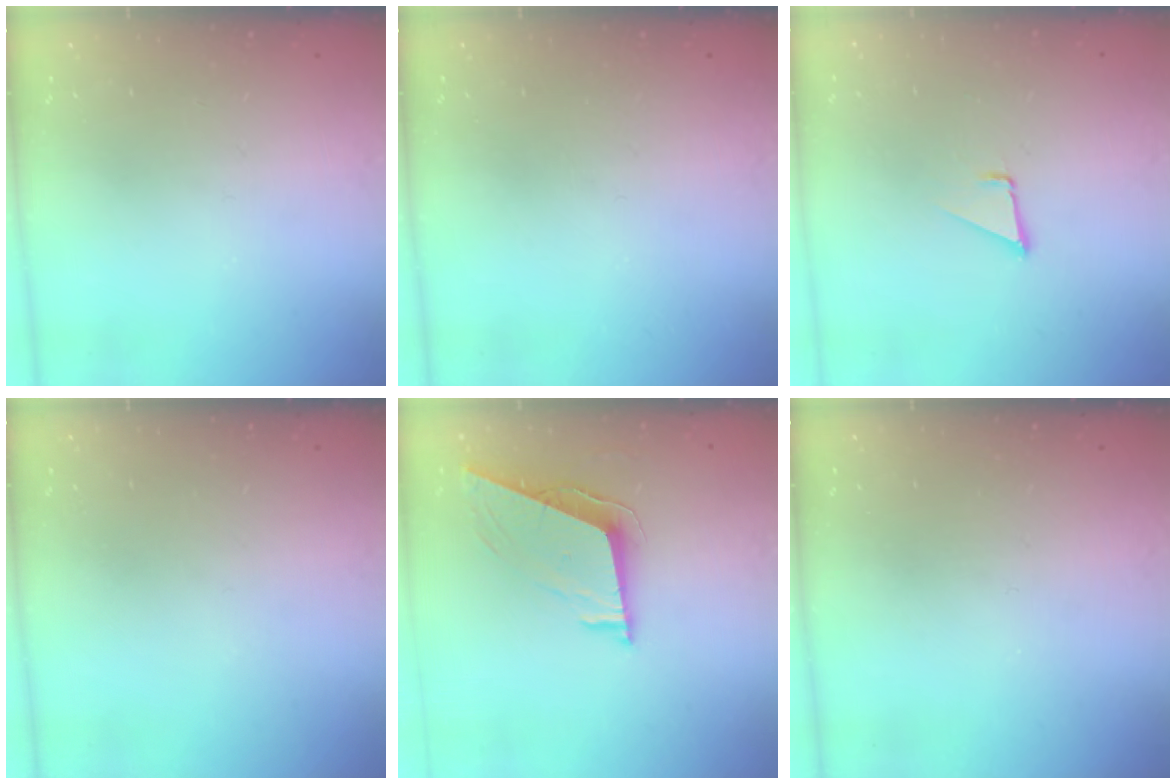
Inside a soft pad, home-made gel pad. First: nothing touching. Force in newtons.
{"total": 0.0}
{"total": 1.6, "press": 1.5, "slide": 0.1}
{"total": 0.0}
{"total": 8.5, "press": 8.2, "slide": 2.2}
{"total": 0.0}